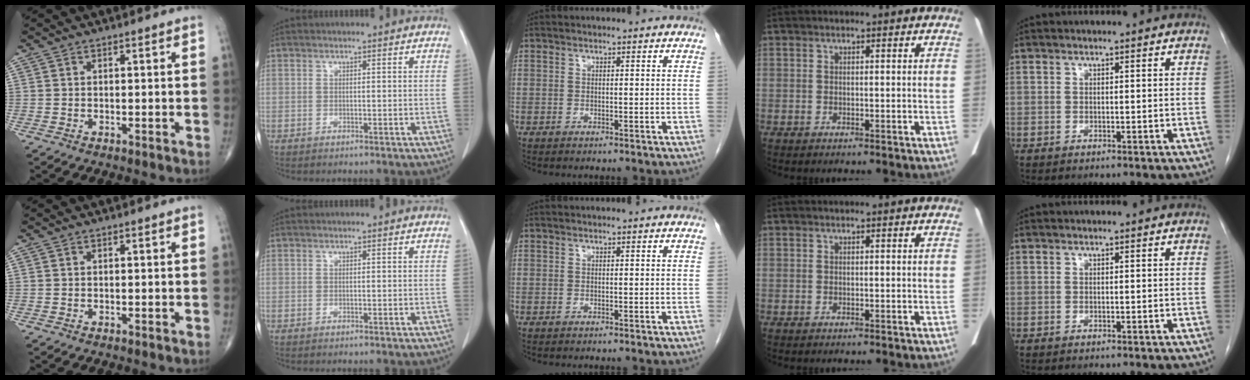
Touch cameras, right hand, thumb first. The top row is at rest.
{}